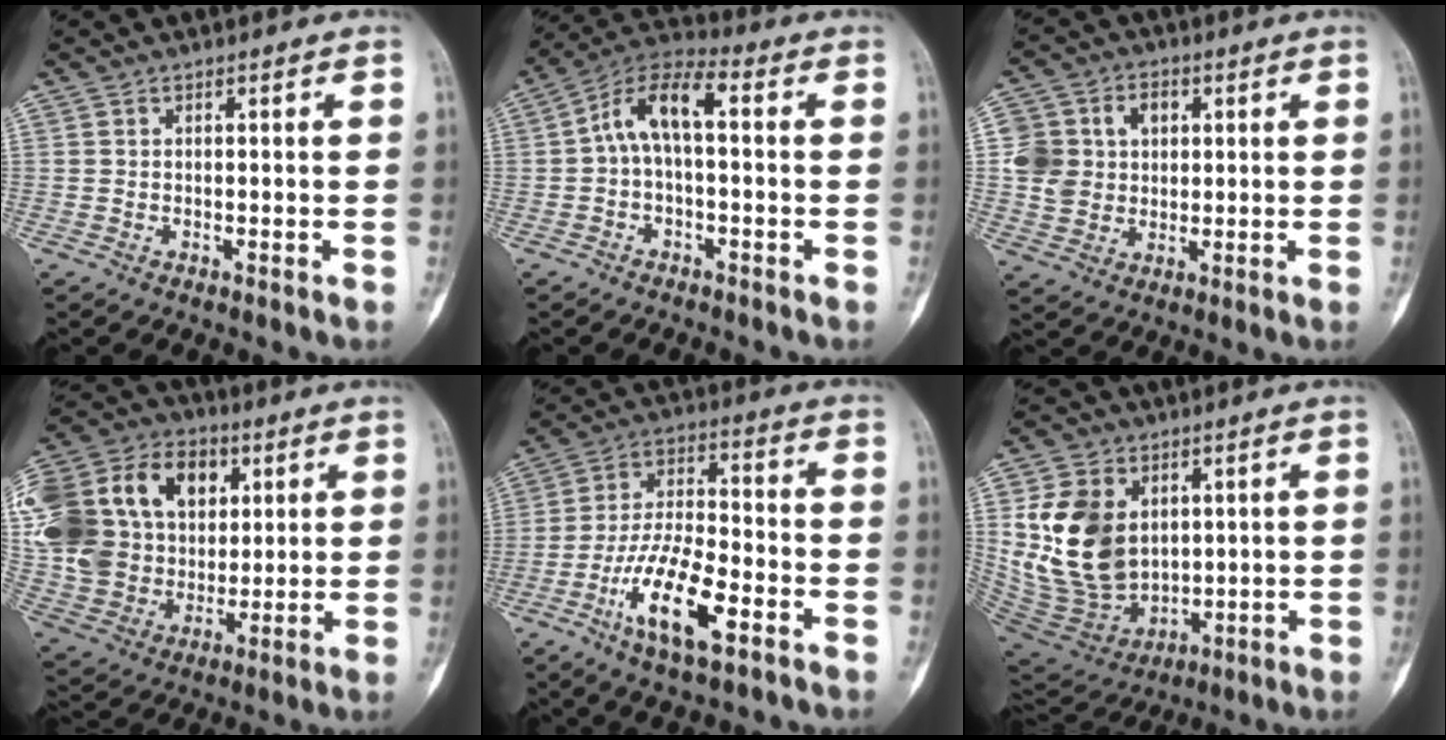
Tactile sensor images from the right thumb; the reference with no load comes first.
{"total": 9.1, "force": [0.3, 4.2, 8.0], "torque": [-0.147, 0.042, -0.005]}
{"total": 10.2, "force": [1.9, 8.7, 4.9], "torque": [-0.058, 0.008, 0.036]}
{"total": 30.0, "force": [8.0, 22.5, 18.2], "torque": [-0.388, 0.057, 0.158]}
{"total": 14.5, "force": [-6.8, 5.0, 11.8], "torque": [-0.224, 0.033, -0.121]}
{"total": 17.0, "force": [3.4, 12.6, 10.9], "torque": [-0.174, -0.020, 0.086]}